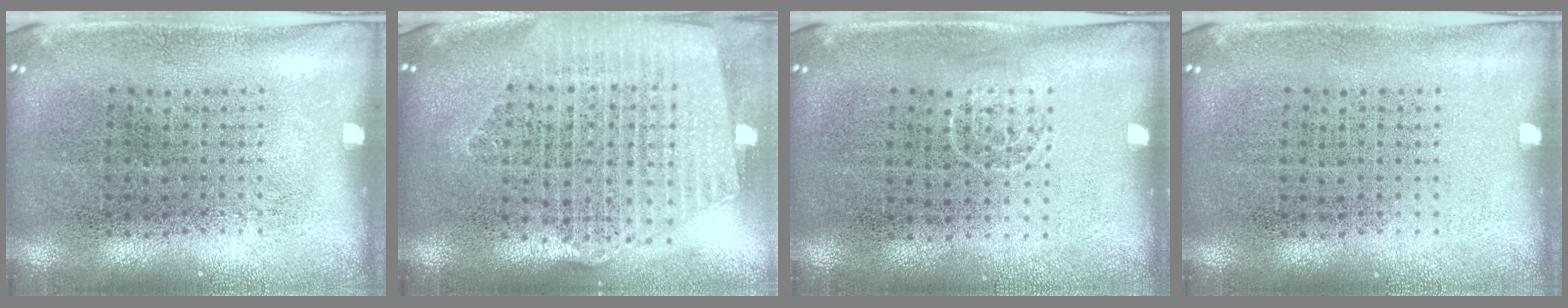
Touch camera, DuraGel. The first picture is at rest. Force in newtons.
{"total": 2.4, "press": 2.2, "slide": 1.2}
{"total": 0.7, "press": 0.4, "slide": 0.5}
{"total": 0.0}